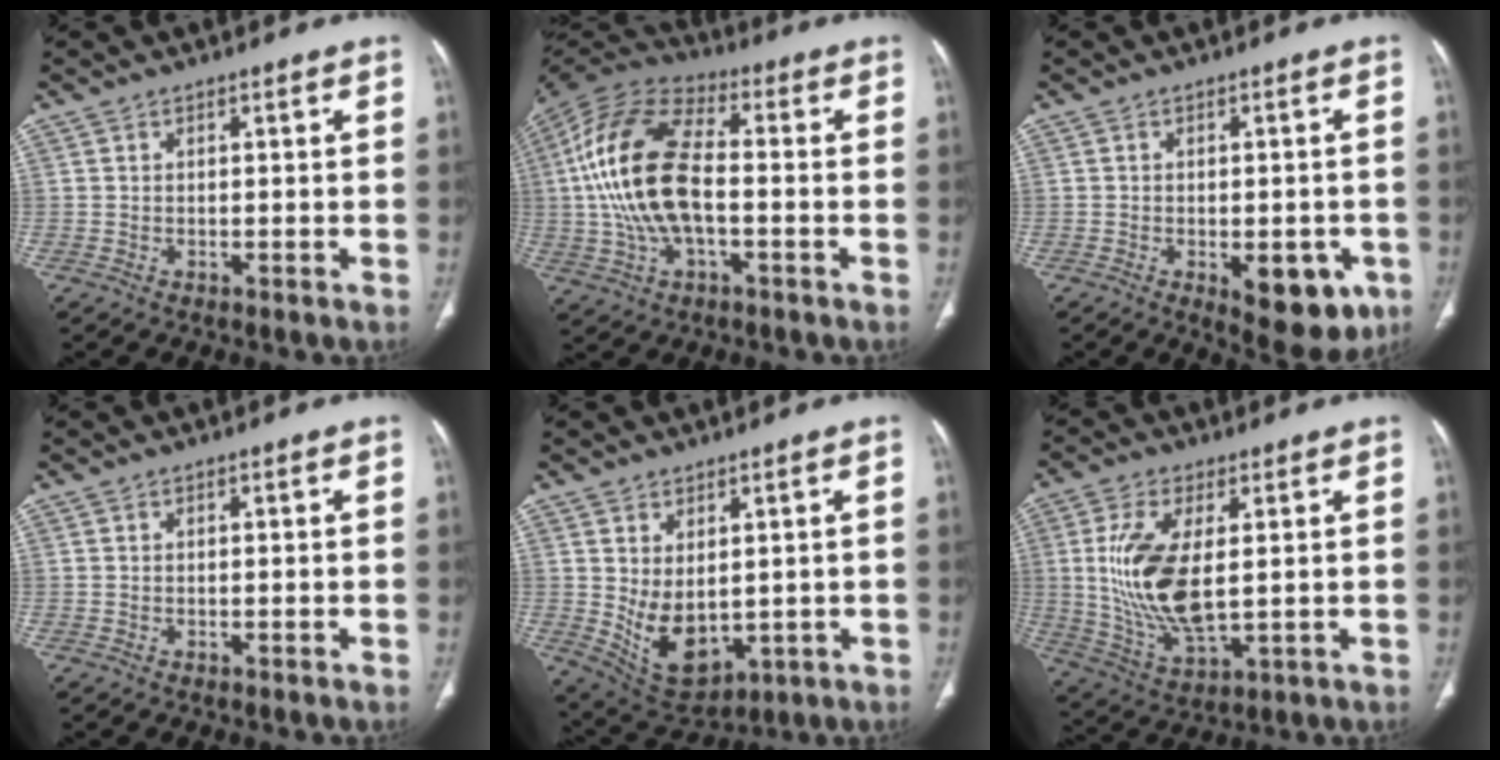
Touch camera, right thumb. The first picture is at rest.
{"total": 18.9, "force": [-0.8, 9.5, 16.3], "torque": [-0.334, 0.027, -0.019]}
{"total": 10.6, "force": [-4.0, 5.1, 8.5], "torque": [-0.079, 0.001, -0.040]}
{"total": 0.0}
{"total": 9.9, "force": [0.2, 6.1, 7.7], "torque": [-0.117, -0.013, 0.036]}
{"total": 14.7, "force": [1.5, 6.6, 13.0], "torque": [-0.271, -0.019, 0.042]}